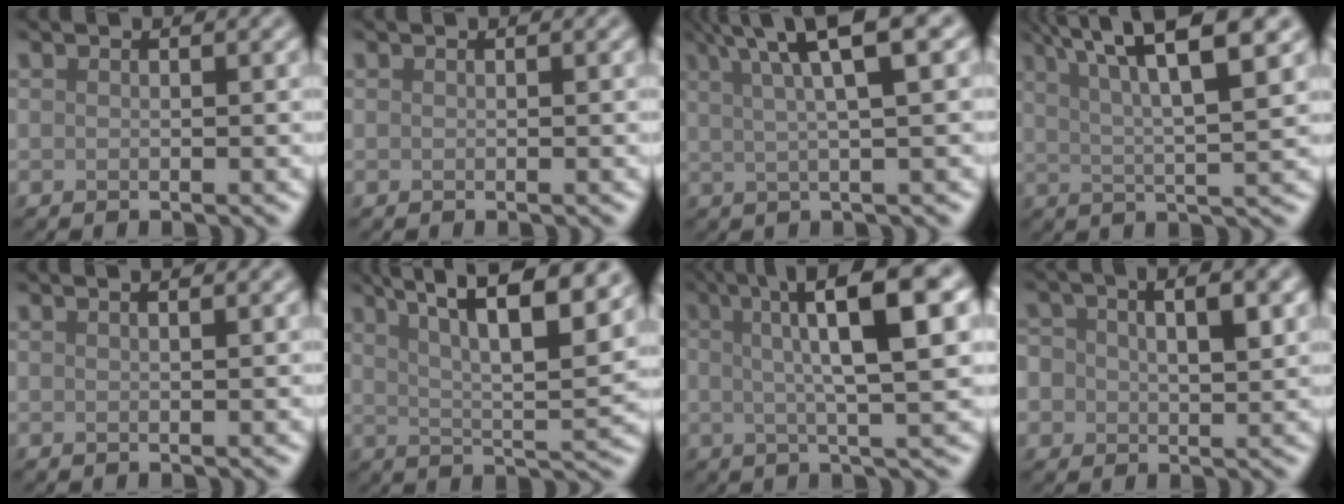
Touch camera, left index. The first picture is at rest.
{"total": 0.0}
{"total": 8.0, "force": [4.2, 1.7, 6.6], "torque": [-0.075, 0.026, 0.055]}
{"total": 9.5, "force": [5.4, 1.9, 7.6], "torque": [-0.107, 0.023, 0.083]}
{"total": 2.0, "force": [1.2, 0.8, 1.4], "torque": [-0.003, 0.000, -0.003]}
{"total": 13.1, "force": [7.6, 3.8, 10.0], "torque": [-0.128, 0.029, 0.087]}
{"total": 10.3, "force": [3.1, 2.2, 9.6], "torque": [-0.118, 0.022, 0.038]}
{"total": 6.9, "force": [1.6, 4.9, 4.5], "torque": [-0.050, 0.018, 0.004]}